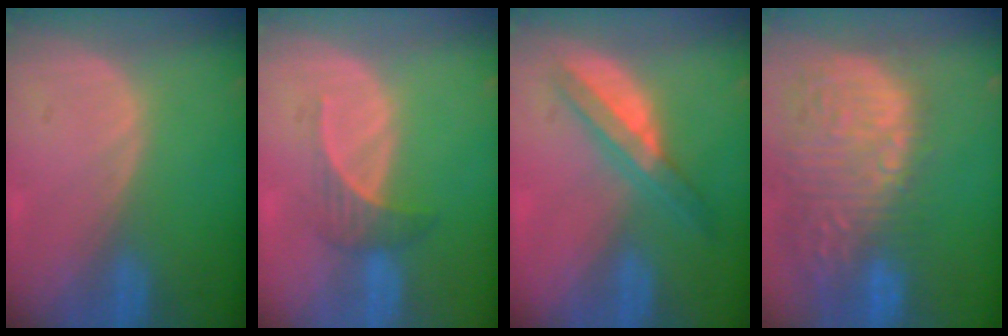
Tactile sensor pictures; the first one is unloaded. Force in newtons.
{"total": 3.2, "press": 3.1, "slide": 0.9}
{"total": 5.7, "press": 5.3, "slide": 2.0}
{"total": 15.4, "press": 12.6, "slide": 8.9}